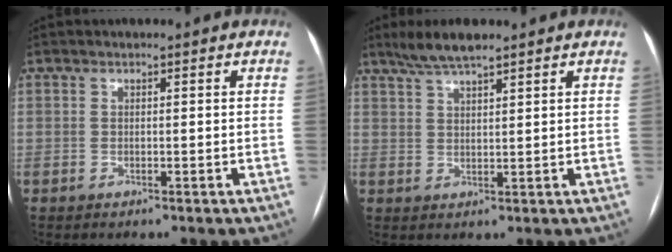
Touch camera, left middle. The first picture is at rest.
{"total": 5.2, "force": [4.2, 0.5, 3.1], "torque": [-0.065, 0.013, 0.079]}